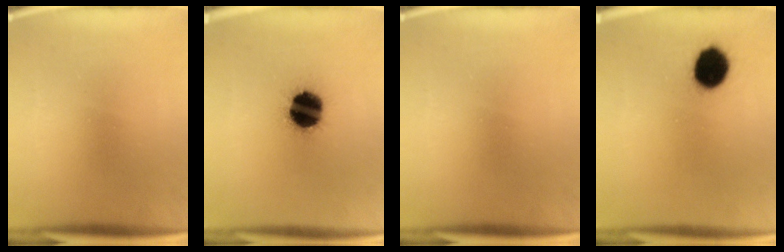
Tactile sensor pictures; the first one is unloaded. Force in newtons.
{"total": 16.1}
{"total": 0.0}
{"total": 9.6}